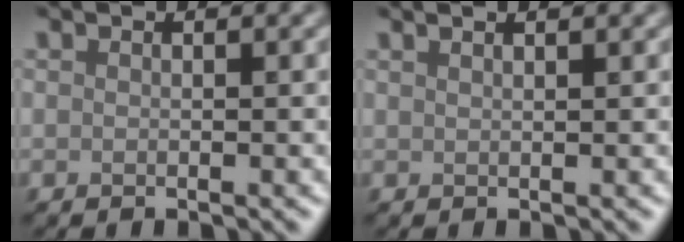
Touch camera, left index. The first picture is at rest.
{"total": 2.4, "force": [1.7, 1.0, 1.4], "torque": [-0.005, 0.005, -0.004]}